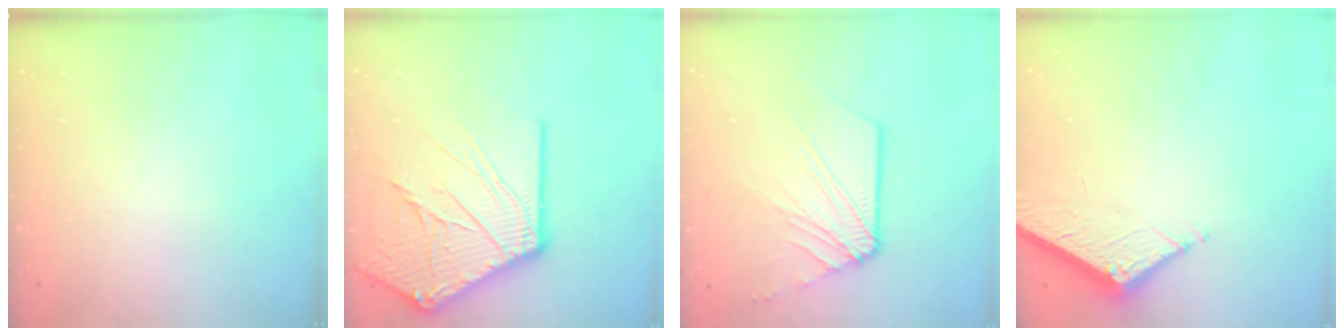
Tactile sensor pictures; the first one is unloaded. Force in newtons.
{"total": 21.3, "press": 21.1, "slide": 2.7}
{"total": 9.1, "press": 9.0, "slide": 1.2}
{"total": 5.4, "press": 5.4, "slide": 0.5}